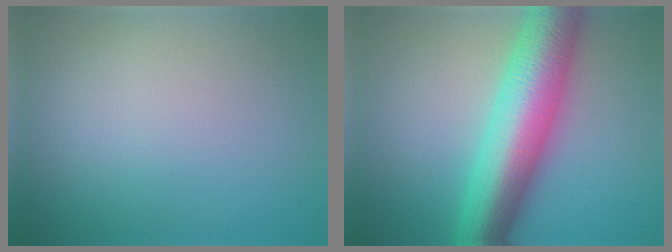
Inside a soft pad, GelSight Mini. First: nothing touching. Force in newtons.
{"total": 10.8, "press": 10.8, "slide": 0.2}